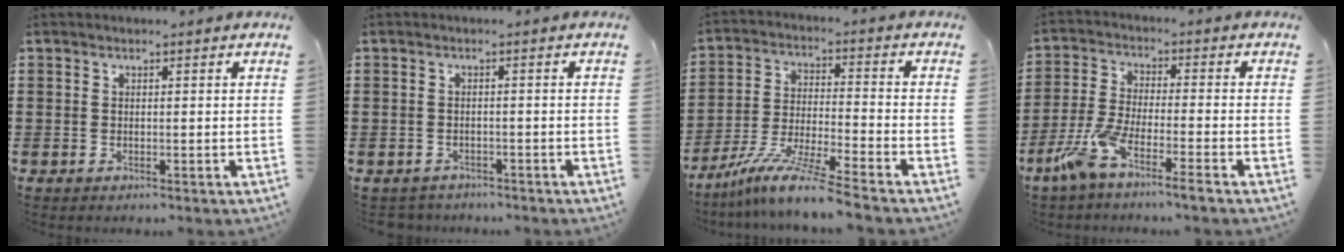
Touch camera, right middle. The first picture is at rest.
{"total": 1.6, "force": [-1.5, 0.4, -0.2], "torque": [-0.003, 0.001, -0.036]}
{"total": 9.7, "force": [-8.2, -0.4, 5.1], "torque": [-0.105, -0.005, -0.166]}
{"total": 6.9, "force": [-5.4, 0.3, 4.3], "torque": [-0.110, -0.015, -0.109]}